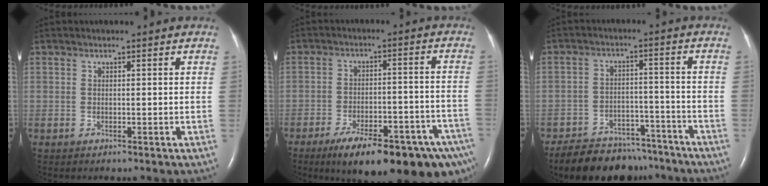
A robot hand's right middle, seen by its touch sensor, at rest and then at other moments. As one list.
[{"total": 19.9, "force": [-13.6, 5.2, 13.6], "torque": [-0.138, 0.010, -0.187]}, {"total": 14.2, "force": [-12.2, 5.9, 4.2], "torque": [-0.066, 0.009, -0.171]}]